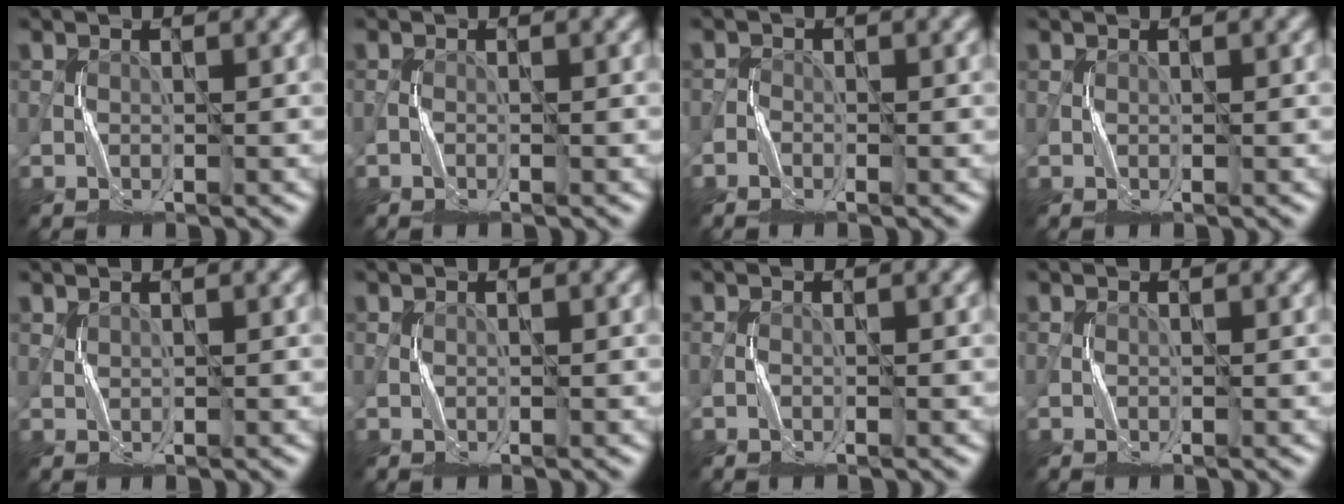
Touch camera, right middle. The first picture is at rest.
{"total": 0.0}
{"total": 0.9, "force": [-0.7, 0.6, 0.1], "torque": [0.007, 0.001, -0.011]}
{"total": 0.0}
{"total": 0.8, "force": [0.8, -0.1, -0.2], "torque": [0.001, 0.000, 0.017]}
{"total": 0.0}
{"total": 0.0}
{"total": 0.0}